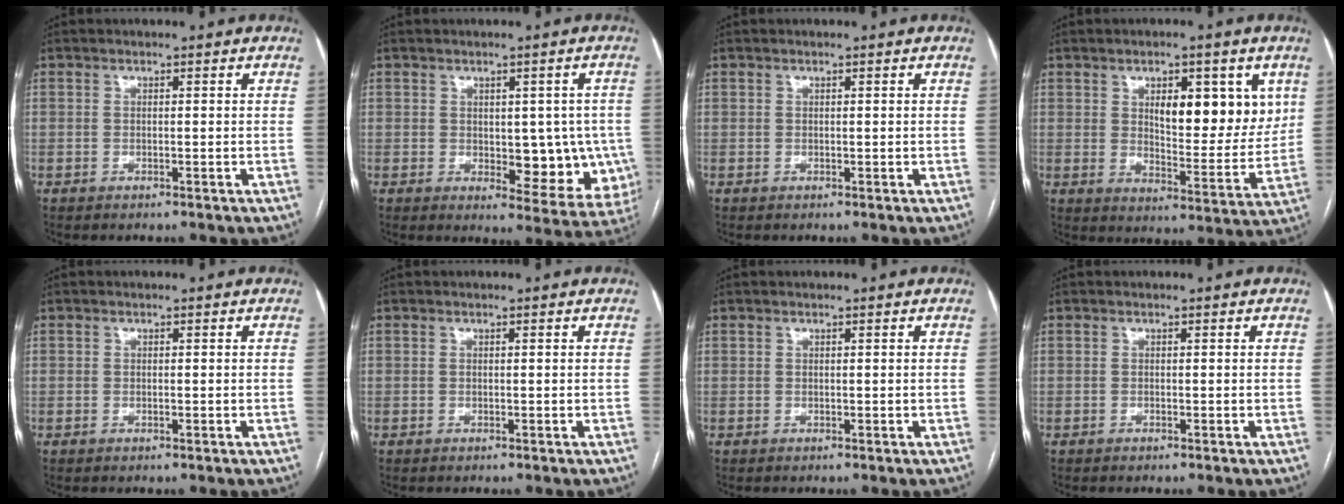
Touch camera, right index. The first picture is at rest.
{"total": 9.6, "force": [-0.6, 5.1, 8.1], "torque": [-0.076, 0.002, 0.004]}
{"total": 0.0}
{"total": 11.8, "force": [4.3, 4.6, 10.0], "torque": [-0.135, -0.002, 0.068]}
{"total": 0.0}
{"total": 0.0}
{"total": 0.0}
{"total": 0.0}